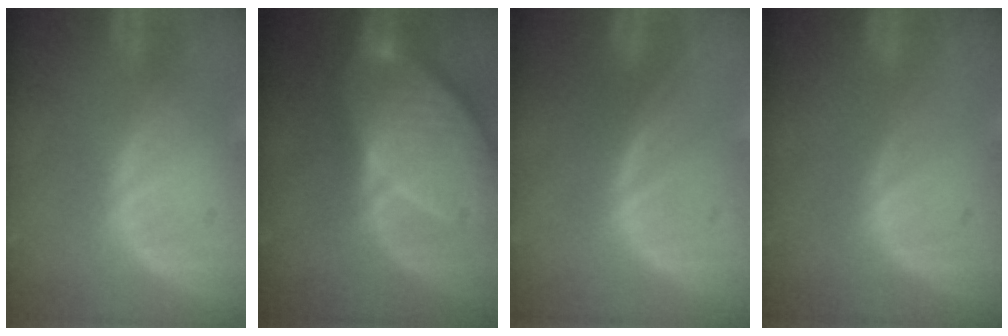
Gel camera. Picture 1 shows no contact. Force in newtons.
{"total": 10.5, "press": 9.3, "slide": 5.0}
{"total": 0.0}
{"total": 0.0}